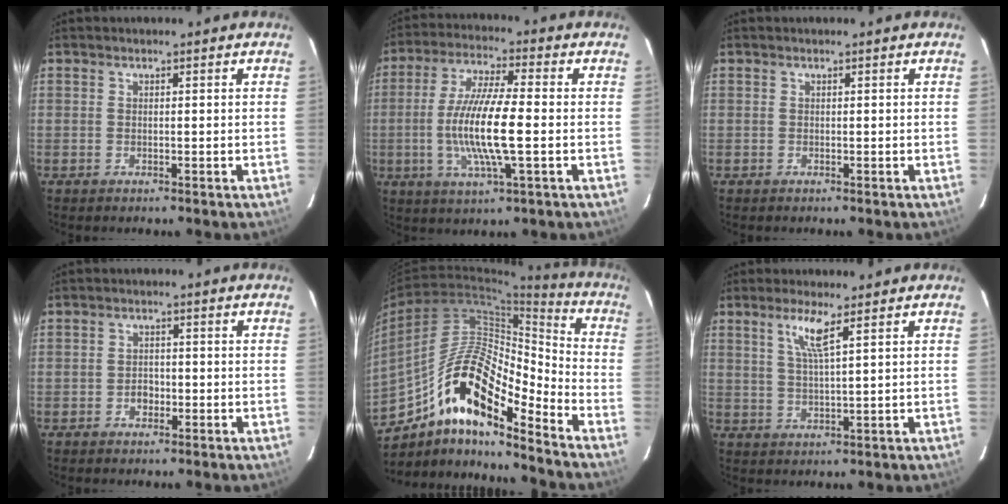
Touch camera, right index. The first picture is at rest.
{"total": 13.4, "force": [-2.0, 1.9, 13.1], "torque": [-0.259, -0.005, -0.040]}
{"total": 0.0}
{"total": 2.2, "force": [-1.0, 1.7, 0.9], "torque": [-0.017, 0.007, -0.014]}
{"total": 17.8, "force": [-11.0, 4.9, 13.2], "torque": [-0.226, 0.007, -0.209]}
{"total": 4.7, "force": [2.6, -0.2, 3.9], "torque": [-0.079, -0.003, 0.052]}